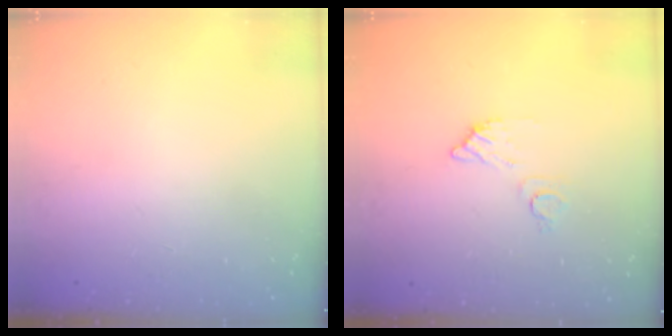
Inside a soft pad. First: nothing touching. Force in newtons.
{"total": 5.6, "press": 5.6, "slide": 0.3}